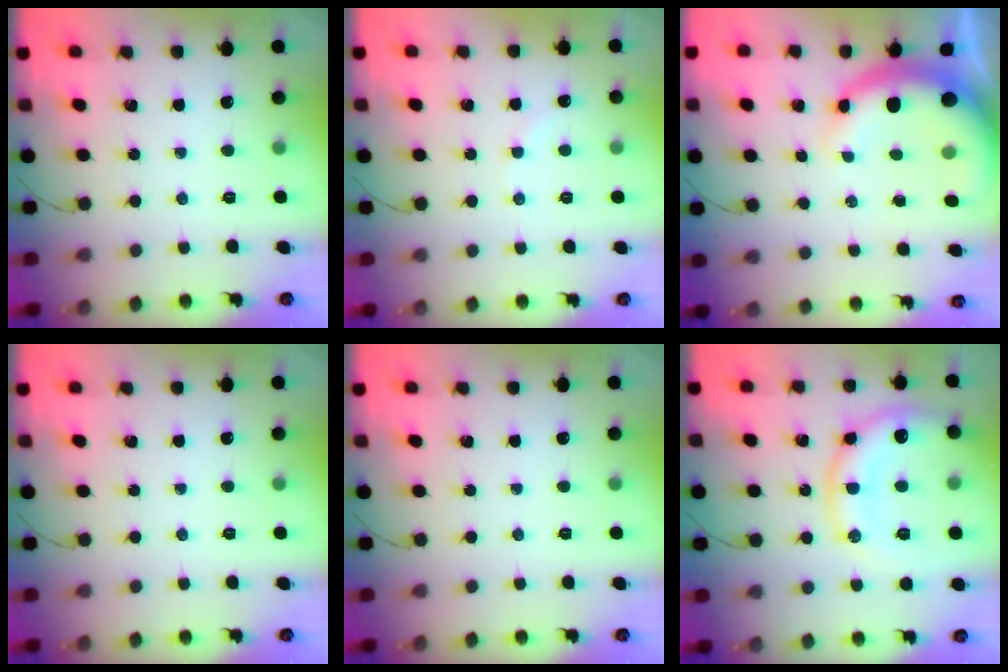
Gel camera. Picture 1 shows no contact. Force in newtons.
{"total": 3.9, "press": 3.8, "slide": 0.6}
{"total": 8.8, "press": 8.6, "slide": 2.1}
{"total": 0.0}
{"total": 0.0}
{"total": 15.3, "press": 15.2, "slide": 1.5}